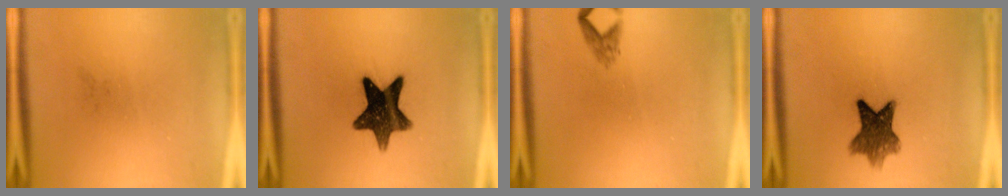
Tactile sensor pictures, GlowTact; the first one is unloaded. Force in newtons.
{"total": 12.6}
{"total": 1.3}
{"total": 8.1}